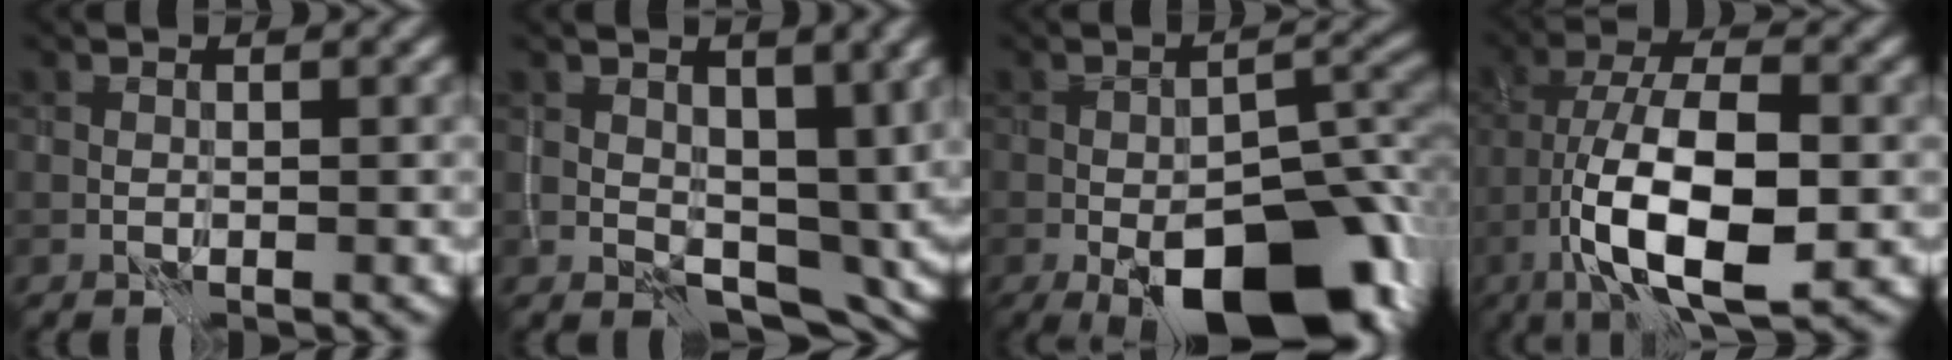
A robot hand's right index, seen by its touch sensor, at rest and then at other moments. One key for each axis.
{"total": 6.4, "fx": 1.1, "fy": 4.1, "fz": 4.8, "tx": -0.069, "ty": -0.015, "tz": 0.020}
{"total": 14.0, "fx": -7.3, "fy": 5.8, "fz": 10.4, "tx": -0.141, "ty": -0.007, "tz": -0.115}
{"total": 10.9, "fx": -3.2, "fy": 4.1, "fz": 9.5, "tx": -0.175, "ty": 0.005, "tz": -0.059}